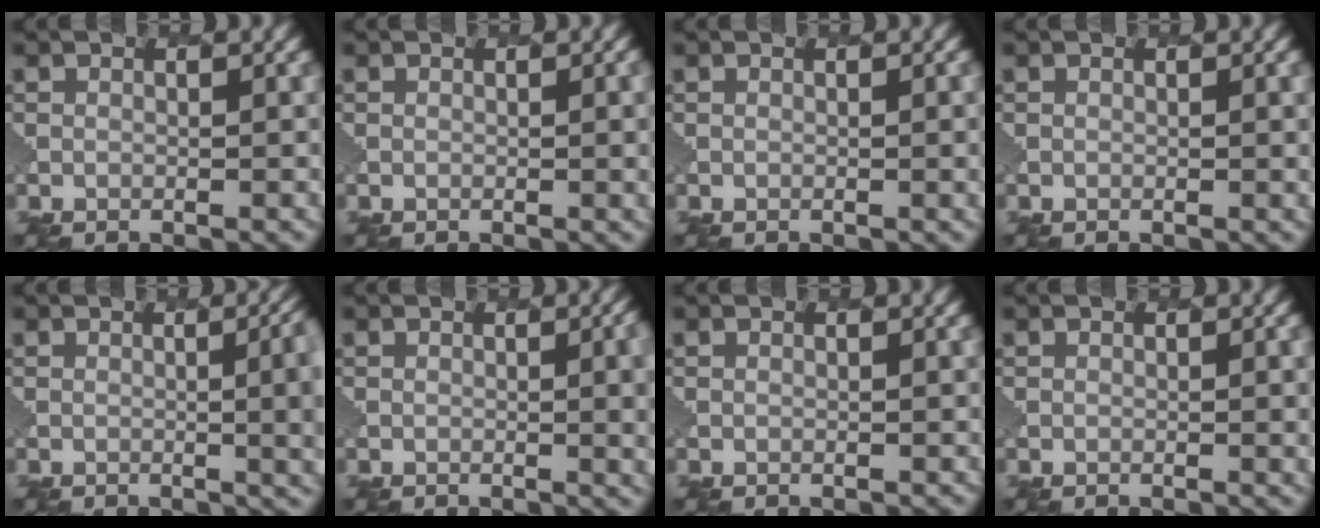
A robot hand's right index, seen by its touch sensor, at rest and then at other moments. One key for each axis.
{"total": 2.8, "fx": 0.1, "fy": 1.1, "fz": 2.5, "tx": -0.018, "ty": 0.003, "tz": -0.001}
{"total": 2.0, "fx": 0.1, "fy": 0.8, "fz": 1.8, "tx": -0.010, "ty": 0.003, "tz": -0.001}
{"total": 1.3, "fx": 0.3, "fy": 0.5, "fz": 1.2, "tx": -0.007, "ty": 0.002, "tz": 0.002}
{"total": 8.4, "fx": 0.1, "fy": 4.2, "fz": 7.3, "tx": -0.033, "ty": 0.007, "tz": -0.002}
{"total": 5.3, "fx": 0.2, "fy": 2.1, "fz": 4.8, "tx": -0.033, "ty": 0.002, "tz": 0.001}
{"total": 0.0}
{"total": 2.1, "fx": 0.2, "fy": 0.7, "fz": 1.9, "tx": -0.013, "ty": 0.002, "tz": -0.001}